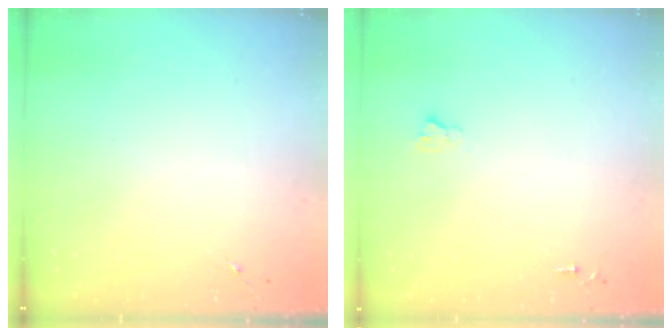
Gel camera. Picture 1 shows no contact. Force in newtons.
{"total": 2.7, "press": 2.7, "slide": 0.0}